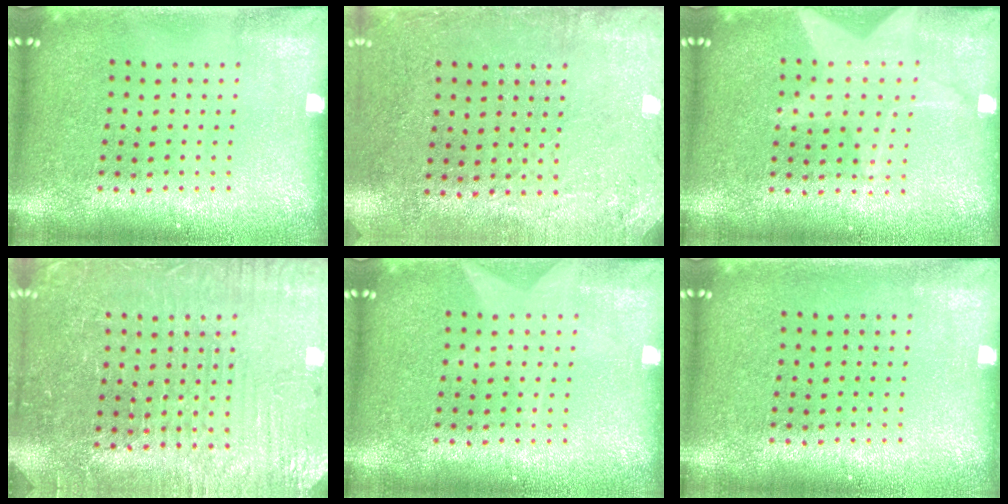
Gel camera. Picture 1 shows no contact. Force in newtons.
{"total": 2.9, "press": 2.3, "slide": 1.6}
{"total": 1.5, "press": 1.5, "slide": 0.1}
{"total": 3.5, "press": 3.5, "slide": 0.6}
{"total": 1.0, "press": 1.0, "slide": 0.1}
{"total": 0.0}